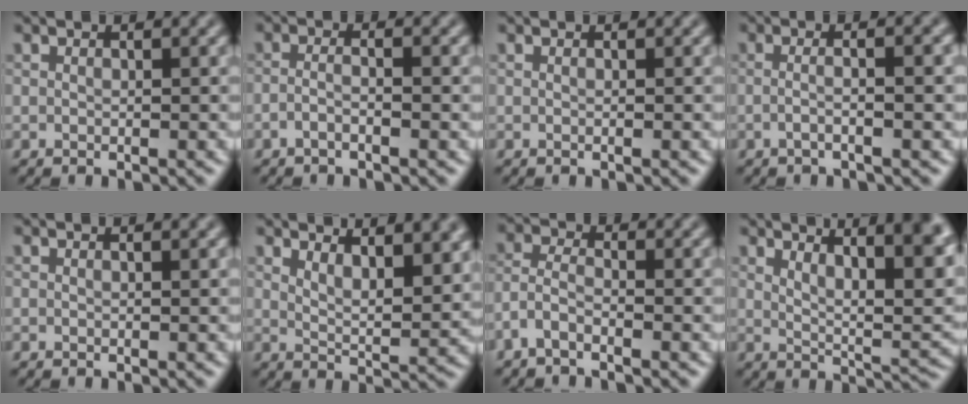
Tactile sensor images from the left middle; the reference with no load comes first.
{"total": 1.7, "force": [-1.4, 0.2, 1.0], "torque": [-0.019, 0.004, -0.025]}
{"total": 0.8, "force": [-0.2, 0.3, 0.6], "torque": [-0.004, 0.002, -0.009]}
{"total": 4.1, "force": [-0.7, 1.3, 3.8], "torque": [-0.038, 0.005, -0.021]}
{"total": 0.9, "force": [0.4, 0.4, 0.7], "torque": [-0.004, 0.001, -0.002]}
{"total": 7.7, "force": [4.6, 2.8, 5.5], "torque": [-0.049, 0.018, 0.062]}
{"total": 2.5, "force": [-2.2, 0.5, 1.2], "torque": [-0.035, 0.004, -0.046]}
{"total": 9.6, "force": [4.0, 2.9, 8.2], "torque": [-0.084, 0.011, 0.064]}